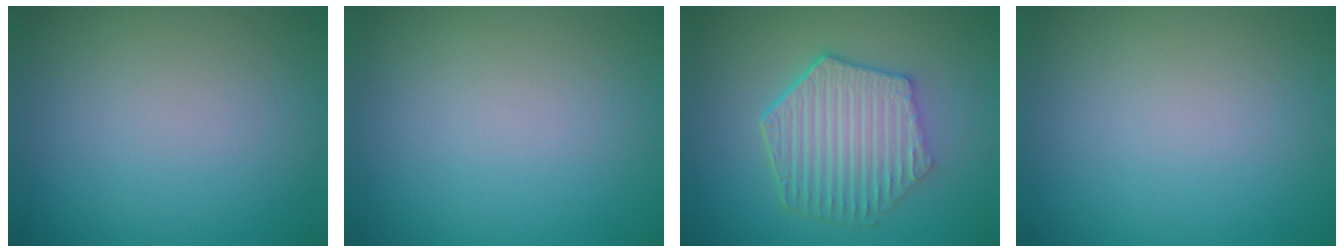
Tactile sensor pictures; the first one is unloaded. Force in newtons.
{"total": 0.0}
{"total": 6.1, "press": 4.7, "slide": 3.9}
{"total": 0.0}